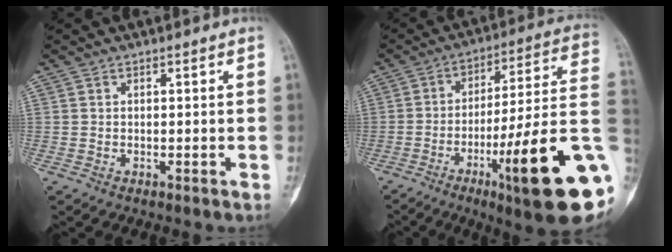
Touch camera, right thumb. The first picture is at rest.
{"total": 23.7, "force": [-7.6, 3.0, 22.3], "torque": [-0.281, 0.019, -0.110]}